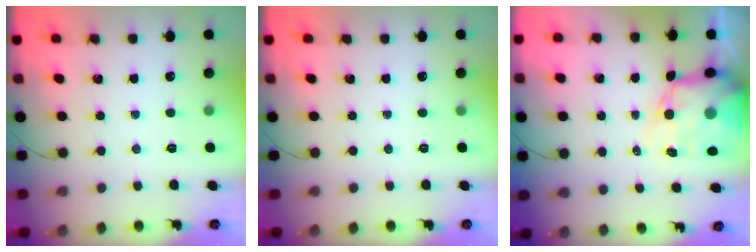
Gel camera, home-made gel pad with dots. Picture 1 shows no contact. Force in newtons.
{"total": 0.0}
{"total": 12.2, "press": 11.7, "slide": 3.5}